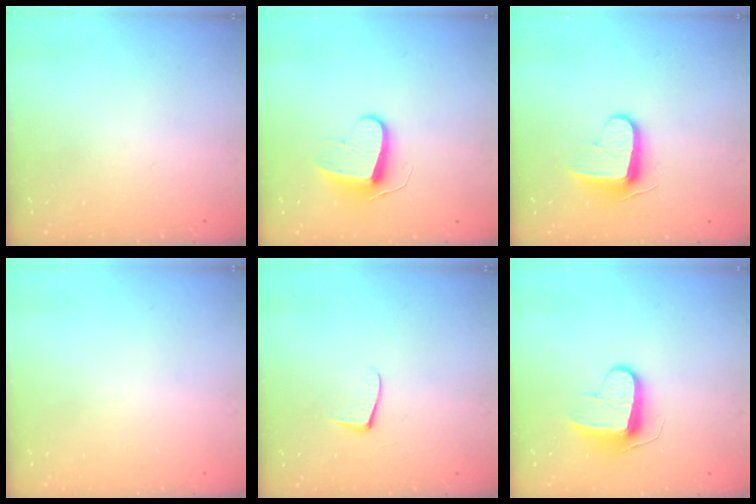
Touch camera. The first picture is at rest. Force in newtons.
{"total": 9.3, "press": 9.3, "slide": 0.6}
{"total": 9.3, "press": 9.3, "slide": 0.6}
{"total": 0.0}
{"total": 4.7, "press": 4.6, "slide": 0.5}
{"total": 9.2, "press": 9.2, "slide": 0.3}